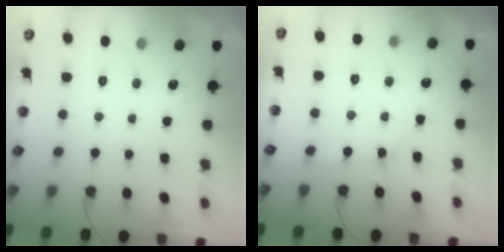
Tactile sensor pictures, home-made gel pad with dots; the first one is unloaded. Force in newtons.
{"total": 4.2, "press": 4.2, "slide": 0.5}